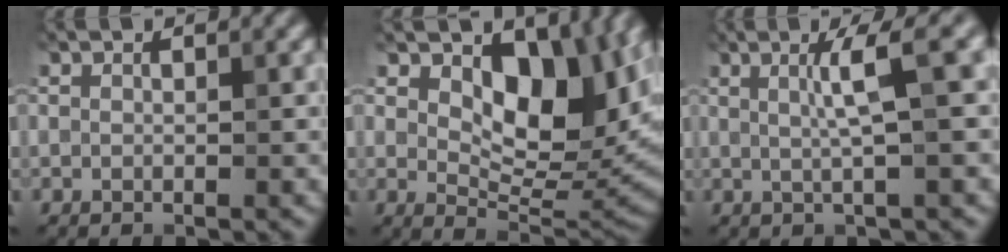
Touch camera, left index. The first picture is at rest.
{"total": 9.8, "force": [3.3, 5.4, 7.5], "torque": [-0.111, -0.015, 0.058]}
{"total": 4.0, "force": [0.9, 0.2, 3.9], "torque": [-0.064, 0.015, 0.014]}